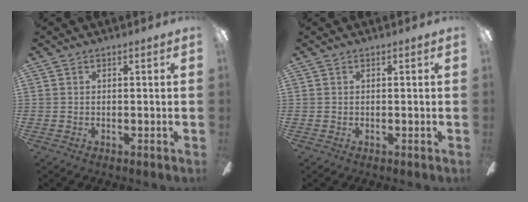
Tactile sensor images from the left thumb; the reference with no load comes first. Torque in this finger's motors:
{"motor_torque": [-0.01, 0.01, 0.00, 0.00, 0.00]}